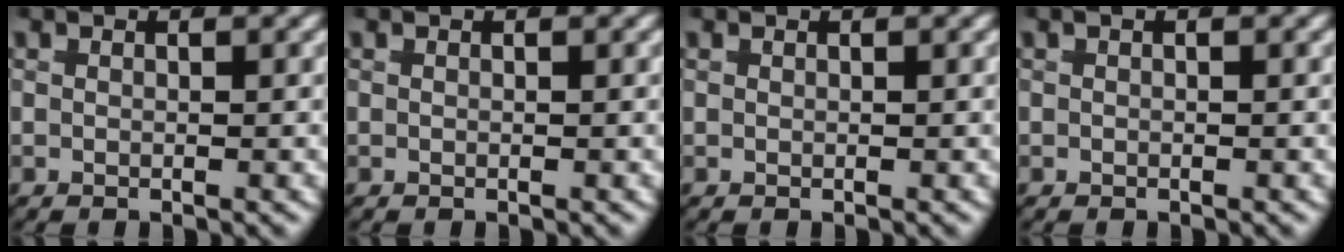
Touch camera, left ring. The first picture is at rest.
{"total": 0.0}
{"total": 0.0}
{"total": 0.6, "force": [0.1, 0.3, 0.5], "torque": [-0.007, 0.007, -0.004]}